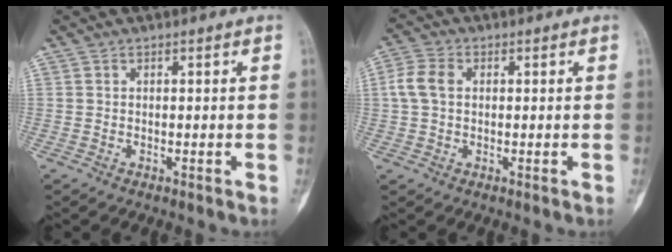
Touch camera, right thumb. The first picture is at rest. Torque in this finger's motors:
{"motor_torque": [0.01, 0.00, 0.07, -0.03, 0.16]}